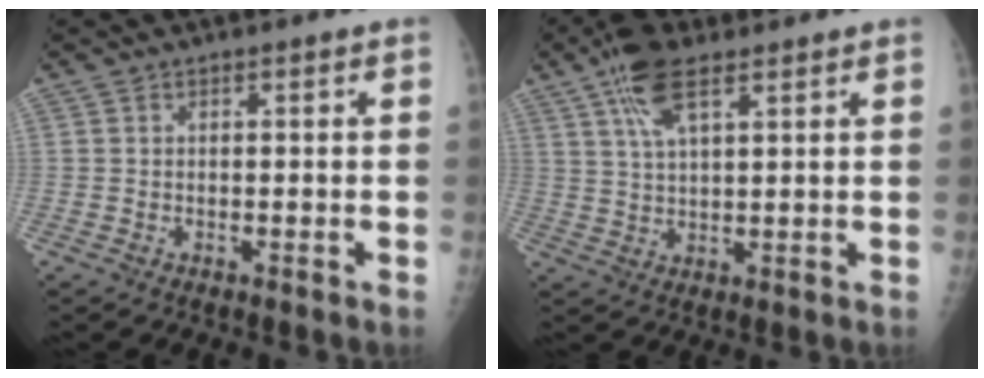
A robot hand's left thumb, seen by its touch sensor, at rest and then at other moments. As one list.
[{"total": 8.5, "force": [4.9, 3.3, 6.1], "torque": [-0.112, -0.006, 0.093]}]